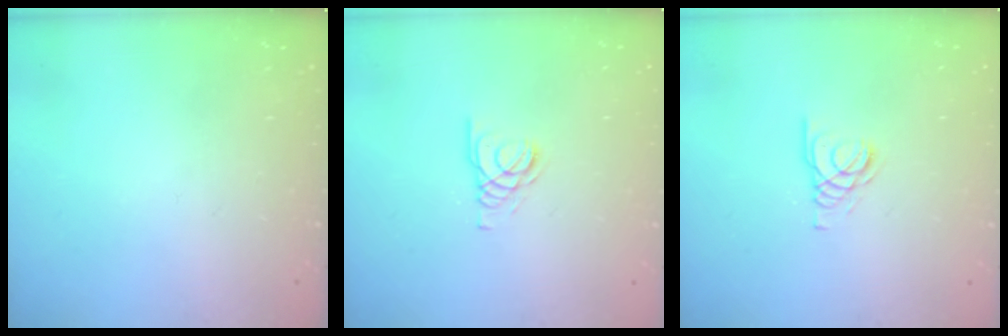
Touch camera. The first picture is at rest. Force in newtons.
{"total": 2.1, "press": 2.1, "slide": 0.2}
{"total": 2.1, "press": 2.1, "slide": 0.2}